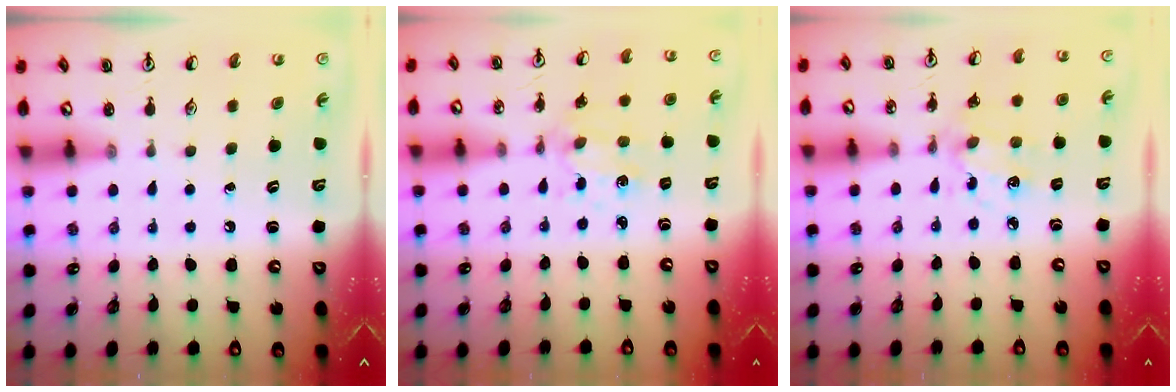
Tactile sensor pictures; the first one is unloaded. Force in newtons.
{"total": 1.8, "press": 1.8, "slide": 0.3}
{"total": 5.0, "press": 4.7, "slide": 1.7}